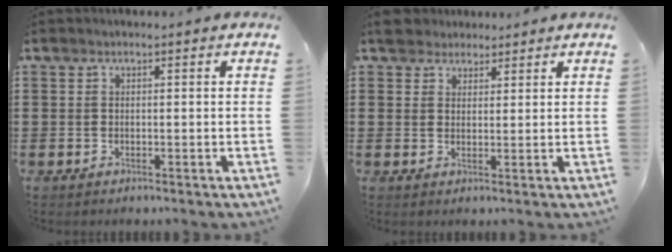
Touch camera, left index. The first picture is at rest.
{"total": 3.7, "force": [3.1, 2.1, 0.5], "torque": [-0.018, 0.005, 0.057]}